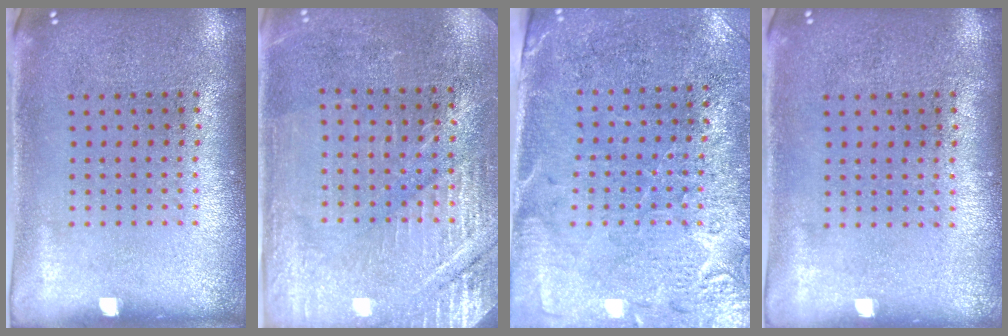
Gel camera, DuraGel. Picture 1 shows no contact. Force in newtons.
{"total": 2.9, "press": 2.9, "slide": 0.2}
{"total": 2.8, "press": 2.5, "slide": 1.1}
{"total": 0.0}